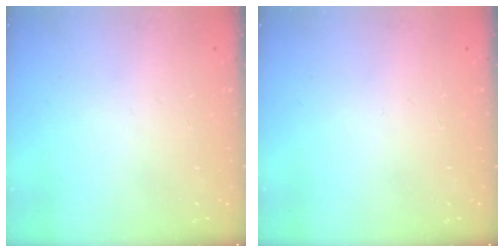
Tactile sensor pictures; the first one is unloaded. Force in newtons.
{"total": 0.0}